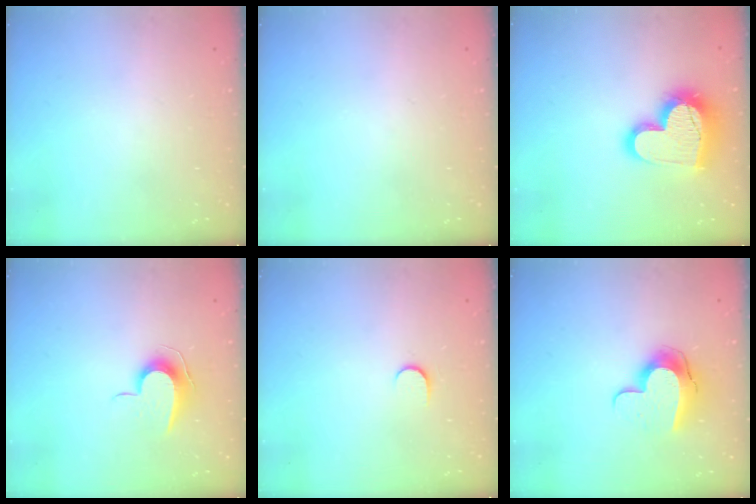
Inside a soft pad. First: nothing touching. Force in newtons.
{"total": 0.0}
{"total": 18.5, "press": 18.4, "slide": 1.6}
{"total": 8.8, "press": 8.7, "slide": 0.8}
{"total": 3.9, "press": 3.9, "slide": 0.5}
{"total": 11.2, "press": 11.2, "slide": 1.1}